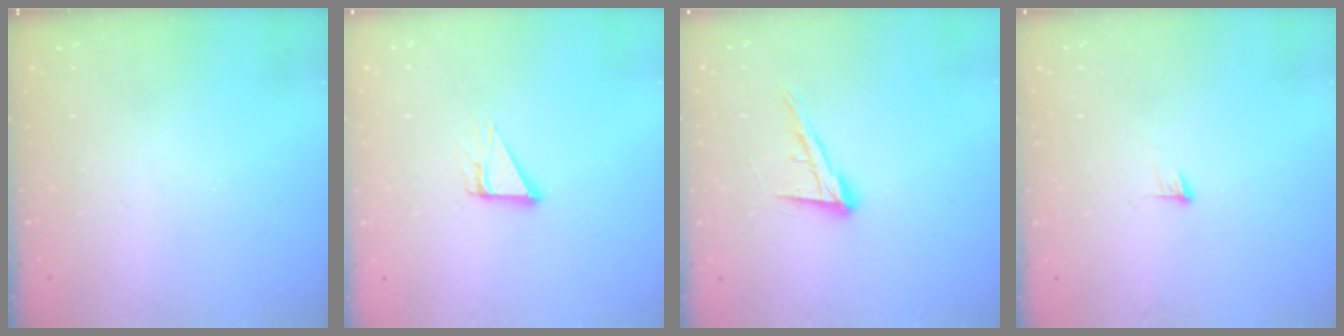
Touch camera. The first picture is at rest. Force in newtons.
{"total": 4.6, "press": 4.6, "slide": 0.2}
{"total": 13.2, "press": 12.7, "slide": 3.4}
{"total": 3.3, "press": 3.3, "slide": 0.2}